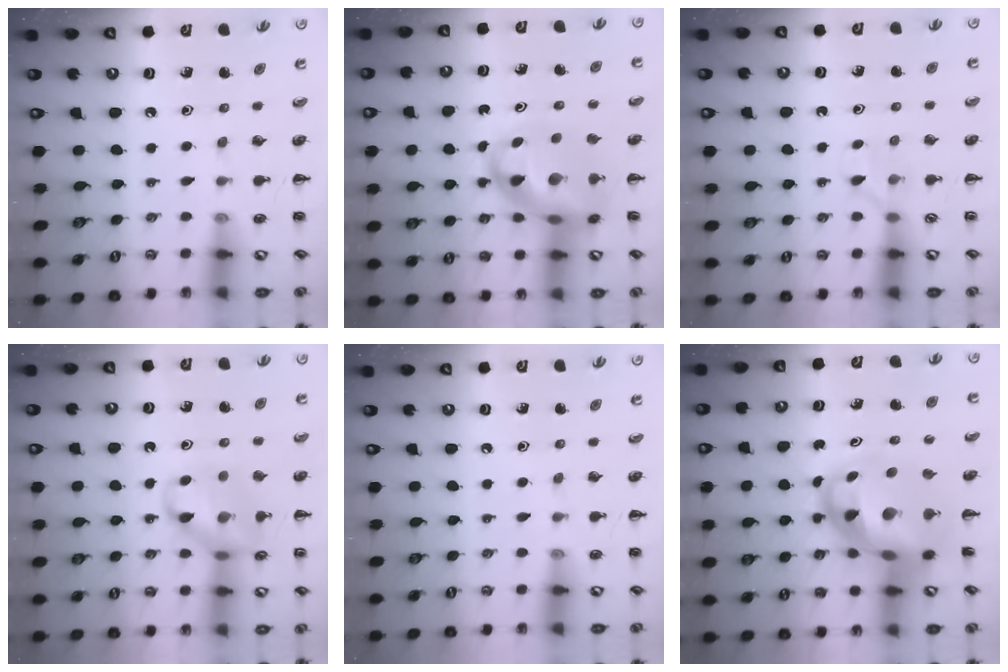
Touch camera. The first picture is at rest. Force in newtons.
{"total": 12.3, "press": 11.8, "slide": 3.2}
{"total": 2.6, "press": 2.5, "slide": 0.9}
{"total": 12.4, "press": 12.3, "slide": 1.6}
{"total": 0.0}
{"total": 9.8, "press": 9.4, "slide": 2.7}